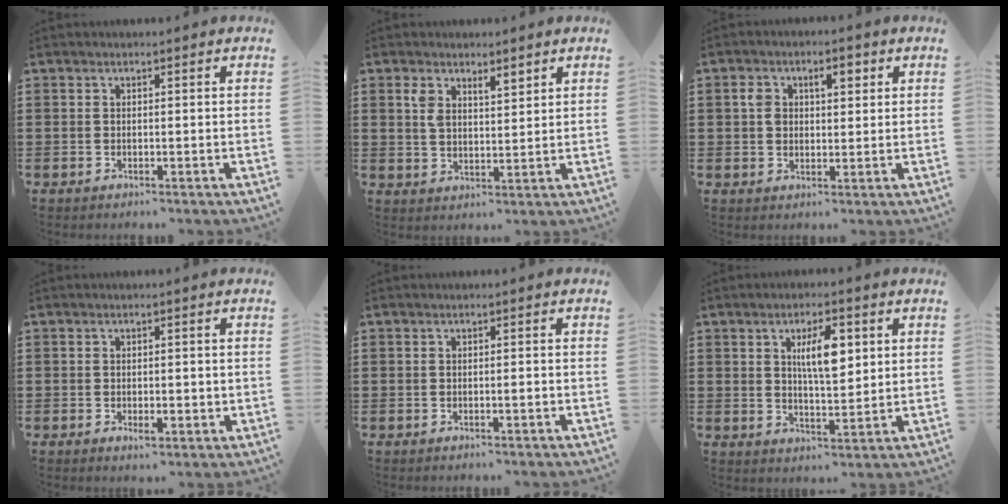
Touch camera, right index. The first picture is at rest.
{"total": 3.6, "force": [2.5, 1.5, 2.1], "torque": [-0.049, 0.006, 0.046]}
{"total": 4.1, "force": [1.1, 2.7, 2.9], "torque": [-0.058, 0.012, 0.013]}
{"total": 2.1, "force": [-0.5, 0.9, 1.8], "torque": [-0.034, 0.001, -0.009]}
{"total": 1.1, "force": [-0.4, 0.2, 1.1], "torque": [-0.018, -0.002, -0.006]}
{"total": 6.7, "force": [2.1, 2.4, 5.9], "torque": [-0.105, 0.002, 0.030]}